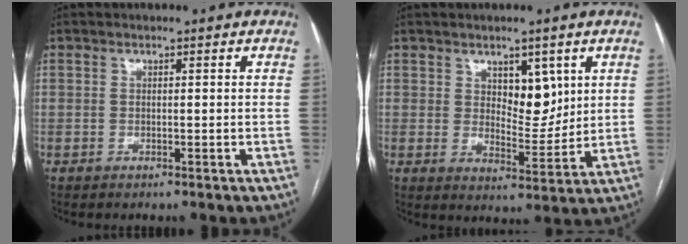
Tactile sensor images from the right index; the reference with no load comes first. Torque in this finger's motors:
{"motor_torque": [0.02, 0.06, 0.01, 0.00]}